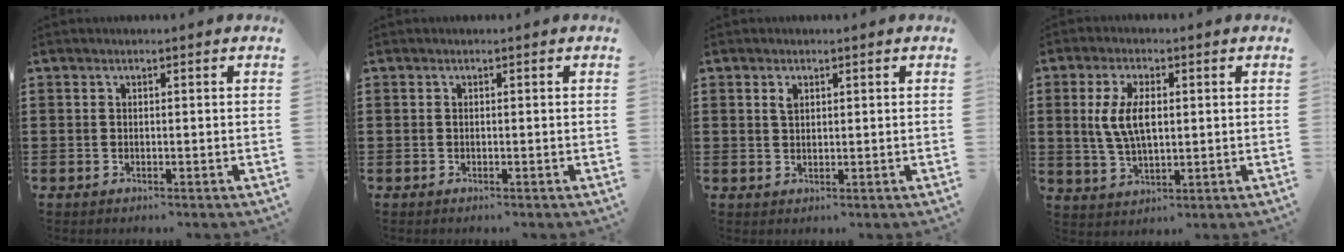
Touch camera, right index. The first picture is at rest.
{"total": 0.0}
{"total": 1.4, "force": [0.8, 0.7, 0.9], "torque": [-0.021, 0.004, 0.013]}
{"total": 6.6, "force": [0.8, 3.0, 5.8], "torque": [-0.129, 0.006, 0.008]}